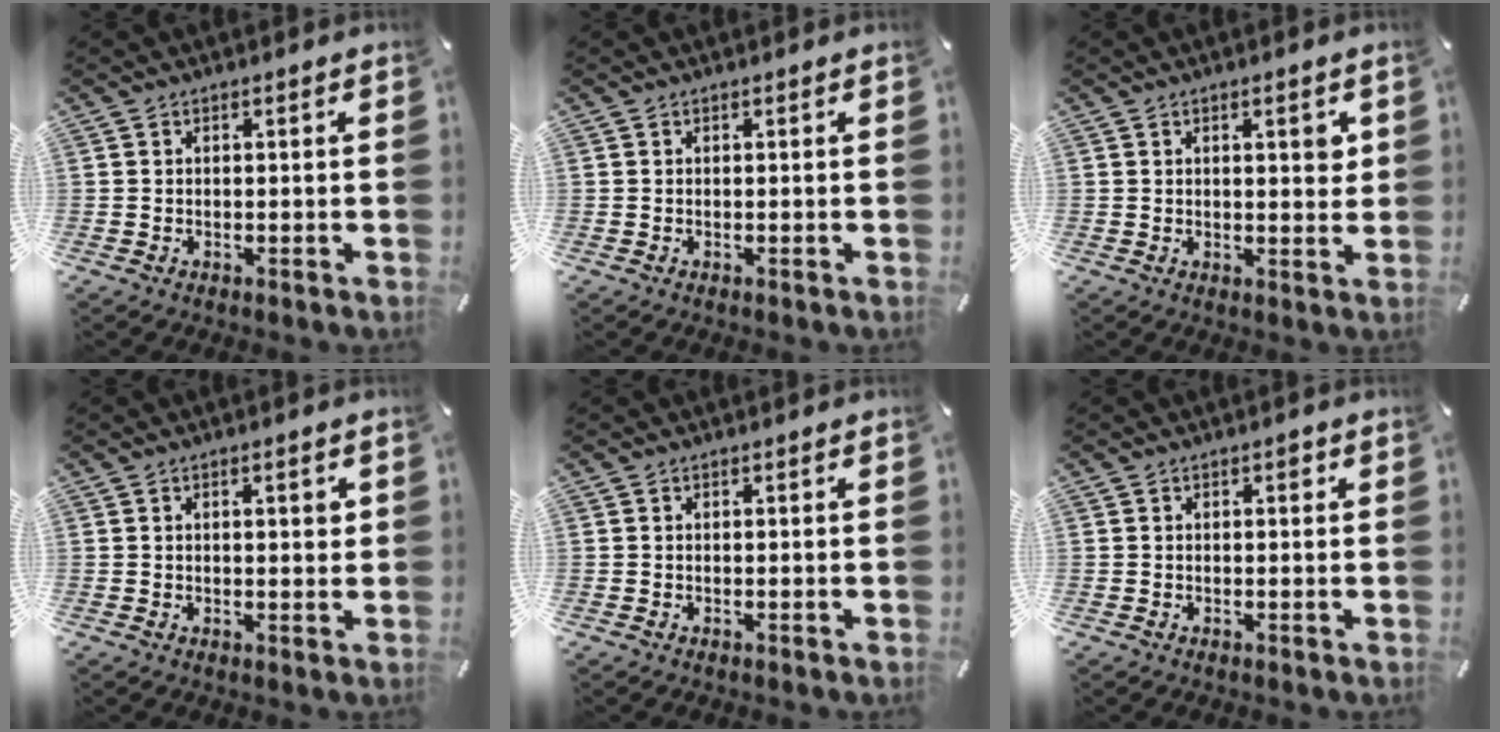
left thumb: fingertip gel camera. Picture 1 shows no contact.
{"total": 0.0}
{"total": 4.0, "force": [1.5, 1.6, 3.4], "torque": [-0.046, -0.005, 0.018]}
{"total": 2.5, "force": [0.8, 0.9, 2.2], "torque": [-0.027, 0.000, 0.006]}
{"total": 0.0}
{"total": 1.2, "force": [0.3, 0.7, 1.0], "torque": [-0.011, 0.003, 0.001]}